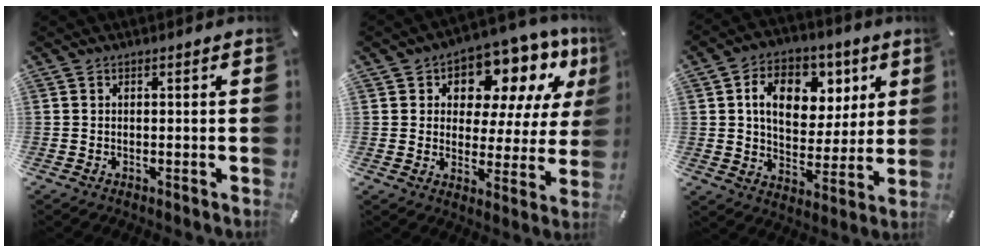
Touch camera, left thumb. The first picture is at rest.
{"total": 12.5, "force": [8.8, 6.9, 5.6], "torque": [-0.091, -0.068, 0.154]}
{"total": 13.9, "force": [5.1, 10.4, 7.7], "torque": [-0.117, -0.010, 0.092]}